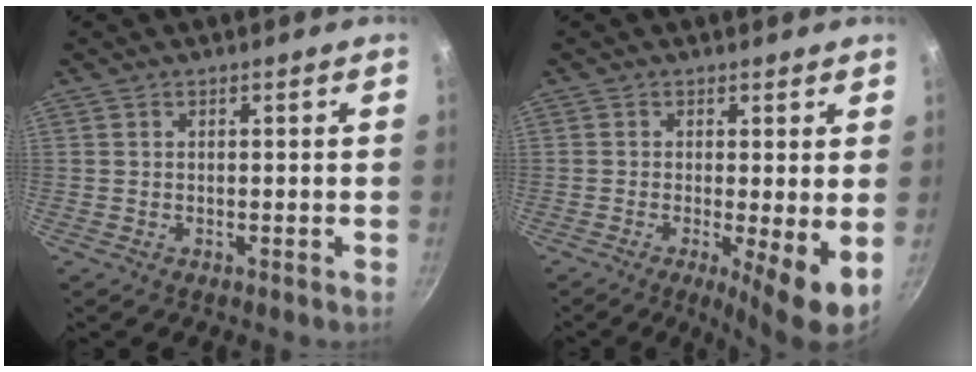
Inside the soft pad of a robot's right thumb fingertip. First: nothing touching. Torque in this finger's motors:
{"motor_torque": [-0.31, 0.40, -0.14, 0.18, 0.09]}